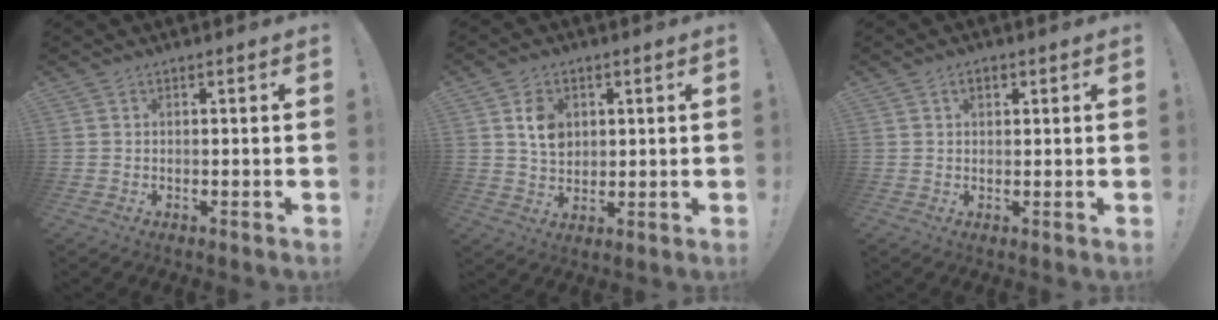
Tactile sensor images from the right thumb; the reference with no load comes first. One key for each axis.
{"total": 7.6, "fx": 2.4, "fy": 6.0, "fz": 3.9, "tx": -0.049, "ty": 0.000, "tz": 0.044}
{"total": 2.0, "fx": 0.8, "fy": 1.3, "fz": 1.2, "tx": -0.016, "ty": 0.000, "tz": 0.013}